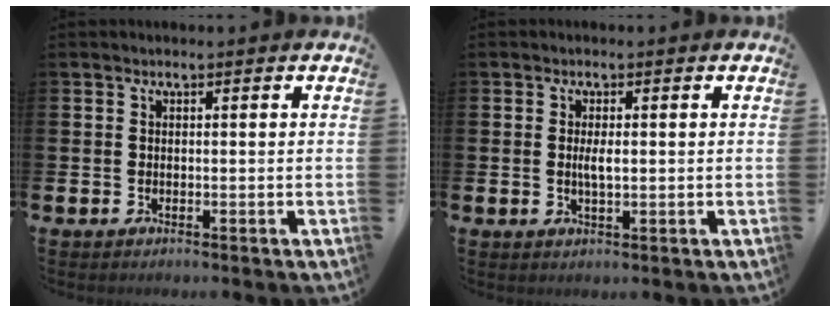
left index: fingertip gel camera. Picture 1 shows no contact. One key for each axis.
{"total": 2.1, "fx": 0.2, "fy": 0.6, "fz": 2.0, "tx": -0.036, "ty": 0.001, "tz": 0.002}